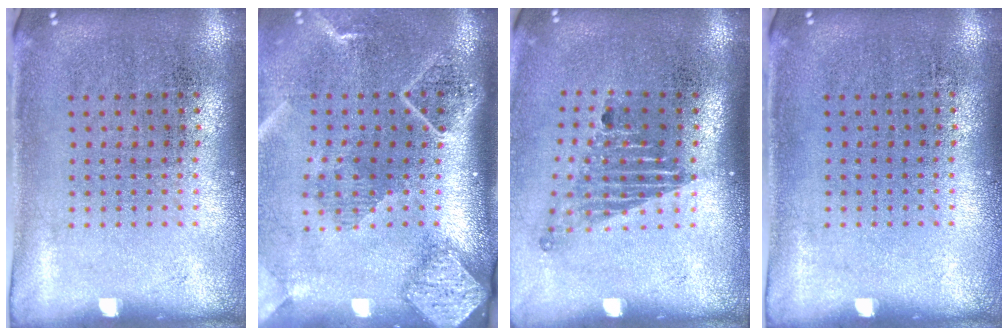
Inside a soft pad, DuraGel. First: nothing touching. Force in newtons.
{"total": 2.6, "press": 1.9, "slide": 1.8}
{"total": 1.6, "press": 1.1, "slide": 1.2}
{"total": 0.0}